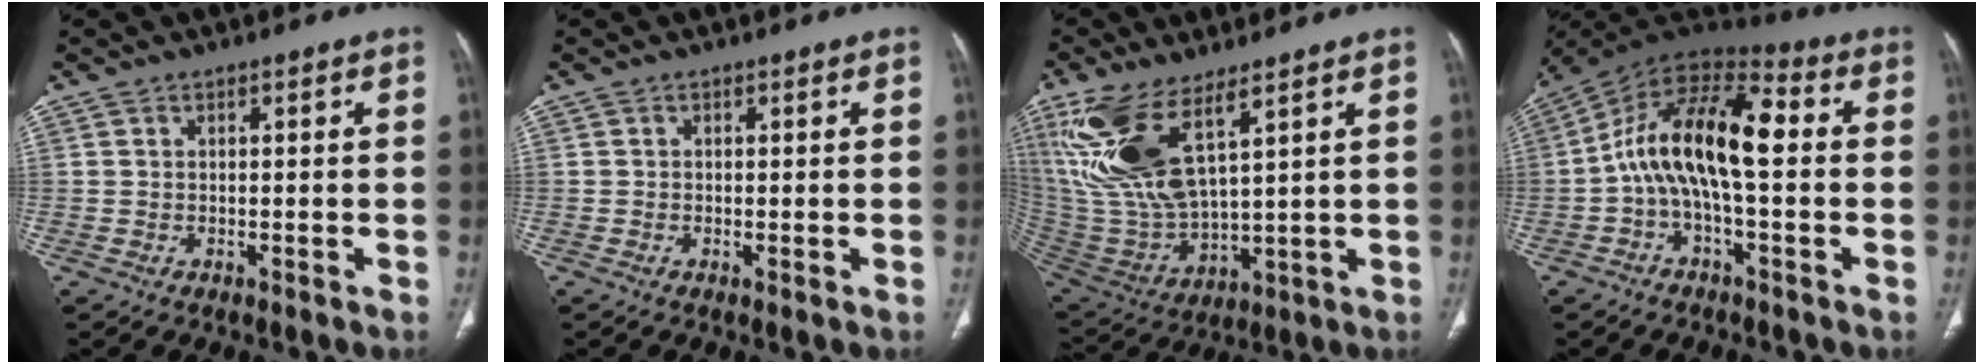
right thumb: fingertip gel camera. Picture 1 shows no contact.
{"total": 0.0}
{"total": 17.5, "force": [9.0, 6.3, 13.6], "torque": [-0.291, -0.039, 0.199]}
{"total": 16.0, "force": [-0.3, 7.1, 14.3], "torque": [-0.240, 0.053, -0.015]}